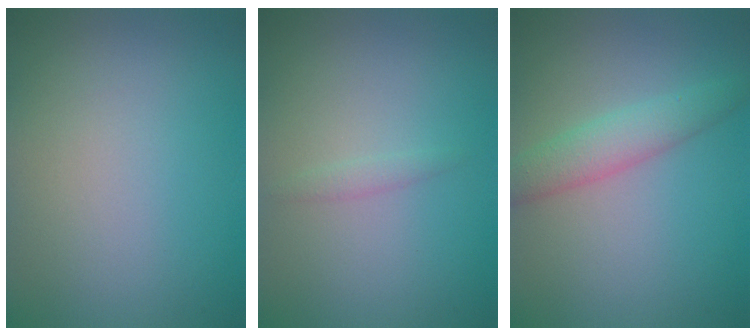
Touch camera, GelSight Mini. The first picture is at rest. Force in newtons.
{"total": 0.7, "press": 0.7, "slide": 0.0}
{"total": 3.0, "press": 3.0, "slide": 0.1}